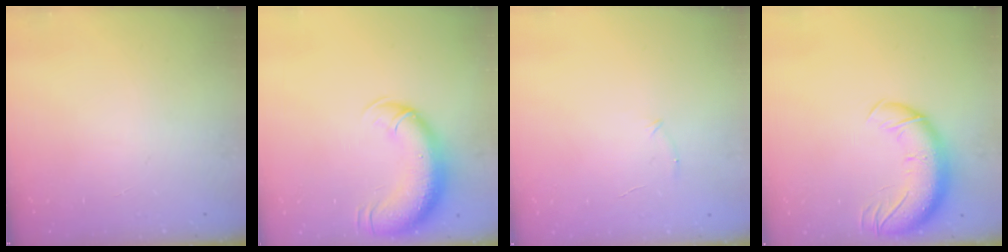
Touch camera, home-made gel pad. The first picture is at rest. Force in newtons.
{"total": 13.1, "press": 12.7, "slide": 3.2}
{"total": 4.7, "press": 4.5, "slide": 1.3}
{"total": 13.4, "press": 13.0, "slide": 3.3}